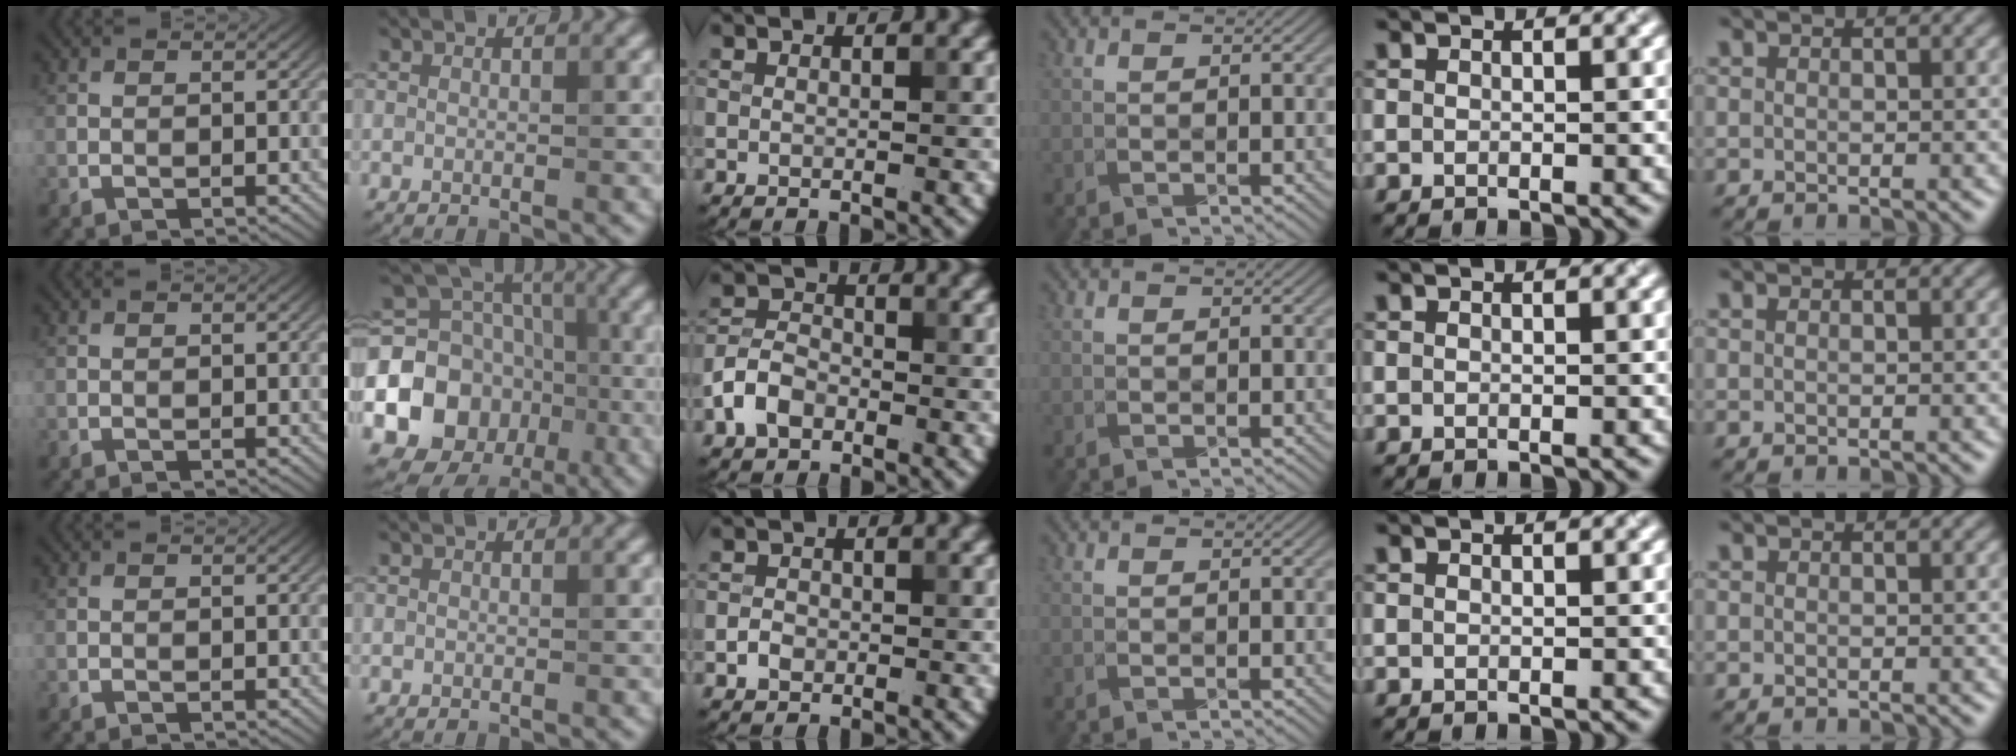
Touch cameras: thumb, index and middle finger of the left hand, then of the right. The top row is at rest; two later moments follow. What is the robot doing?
{"motion": "fold", "object": "envelope"}